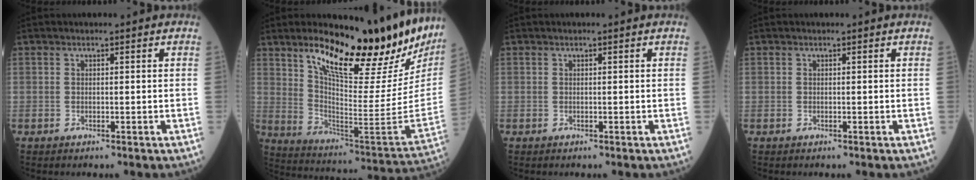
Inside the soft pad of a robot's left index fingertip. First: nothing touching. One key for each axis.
{"total": 24.1, "fx": 19.2, "fy": 3.7, "fz": 14.1, "tx": -0.217, "ty": -0.078, "tz": 0.278}
{"total": 0.0}
{"total": 0.0}